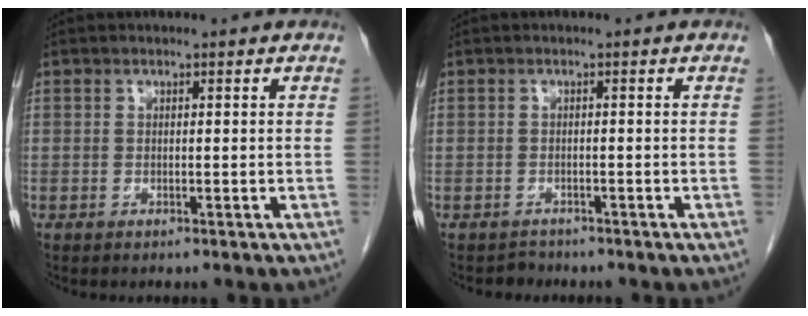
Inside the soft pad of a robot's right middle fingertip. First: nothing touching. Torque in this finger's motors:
{"motor_torque": [-0.21, -0.27, -0.01, -0.02]}